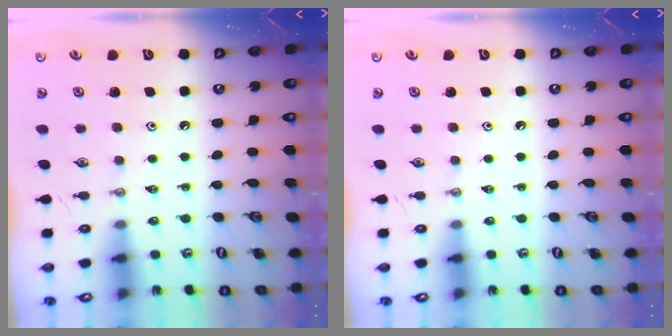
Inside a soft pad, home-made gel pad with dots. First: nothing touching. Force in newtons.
{"total": 0.0}